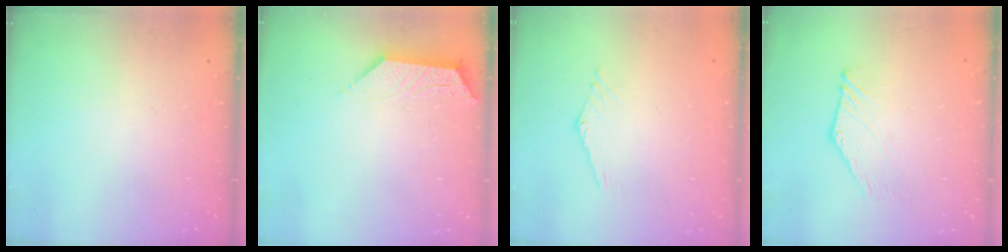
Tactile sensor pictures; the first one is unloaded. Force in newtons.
{"total": 2.0, "press": 1.9, "slide": 0.4}
{"total": 1.5, "press": 1.5, "slide": 0.0}
{"total": 0.9, "press": 0.9, "slide": 0.1}